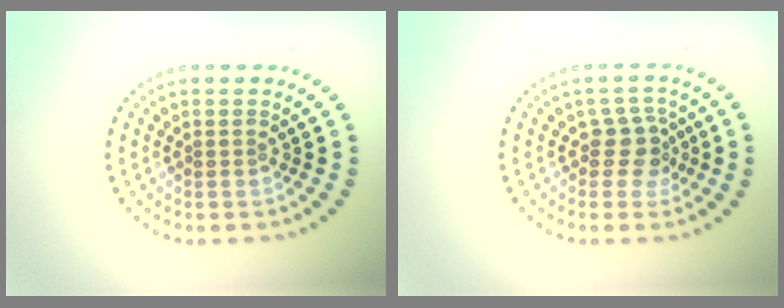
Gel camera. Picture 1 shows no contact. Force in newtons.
{"total": 2.5, "press": 1.9, "slide": 1.6}